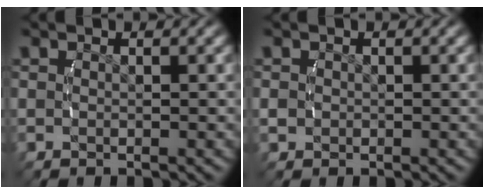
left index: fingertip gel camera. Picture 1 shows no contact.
{"total": 0.7, "force": [-0.3, 0.6, 0.1], "torque": [-0.010, -0.006, 0.002]}